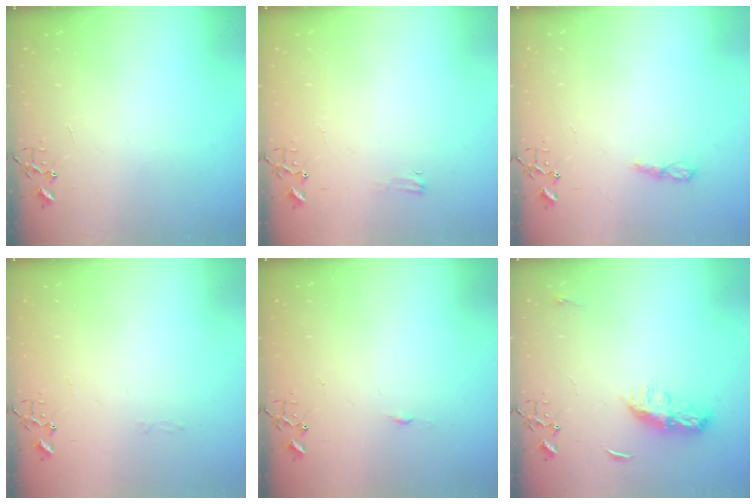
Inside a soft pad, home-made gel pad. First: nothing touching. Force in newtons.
{"total": 4.1, "press": 4.1, "slide": 0.6}
{"total": 6.8, "press": 6.8, "slide": 0.5}
{"total": 2.8, "press": 2.8, "slide": 0.4}
{"total": 3.3, "press": 3.3, "slide": 0.4}
{"total": 9.4, "press": 9.4, "slide": 0.3}